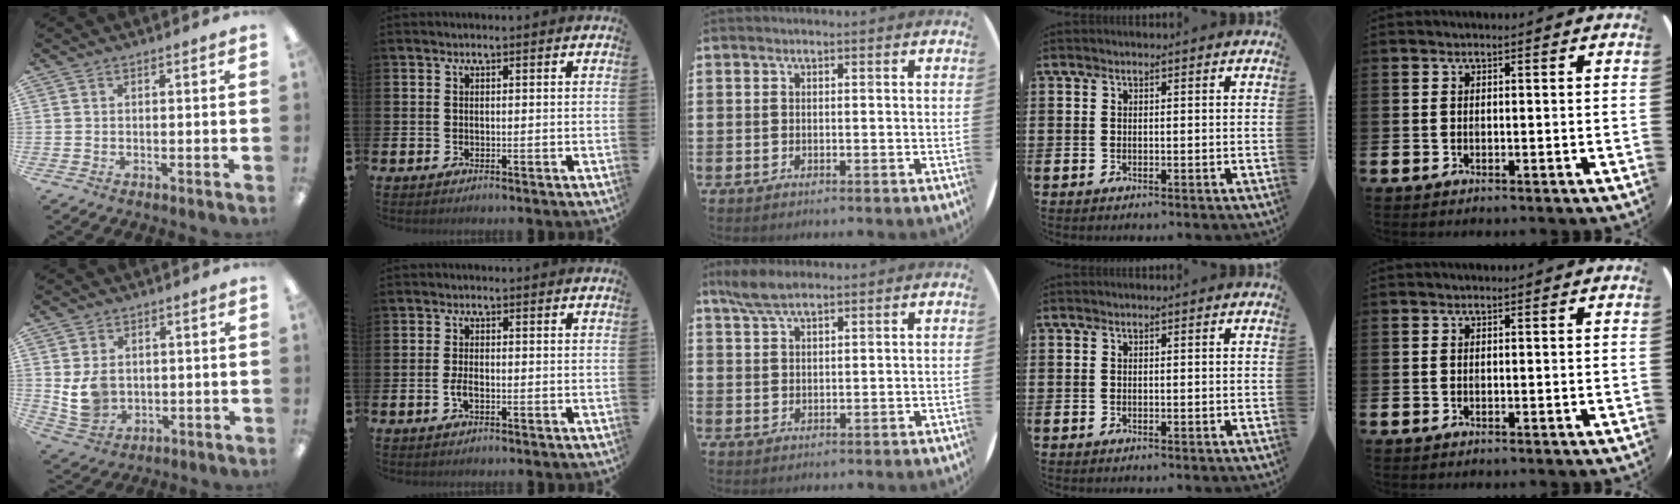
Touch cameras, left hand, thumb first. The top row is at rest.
{"thumb": {"total": 7.1, "force": [0.8, 6.0, 3.7], "torque": [-0.080, 0.005, 0.018]}, "index": {"total": 1.9, "force": [-0.6, 0.8, 1.6], "torque": [-0.038, 0.004, -0.011]}, "middle": {"total": 4.4, "force": [3.5, 1.2, 2.4], "torque": [-0.053, 0.004, 0.064]}}